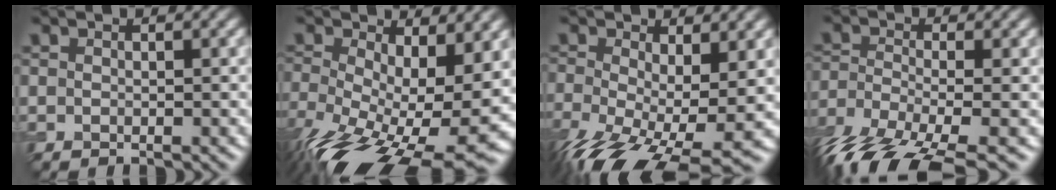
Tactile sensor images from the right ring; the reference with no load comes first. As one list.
[{"total": 17.3, "force": [-5.0, 8.5, 14.2], "torque": [-0.261, -0.058, -0.053]}, {"total": 12.8, "force": [-4.7, 5.6, 10.4], "torque": [-0.216, -0.052, -0.073]}, {"total": 9.8, "force": [-6.9, 2.9, 6.4], "torque": [-0.137, -0.022, -0.130]}]